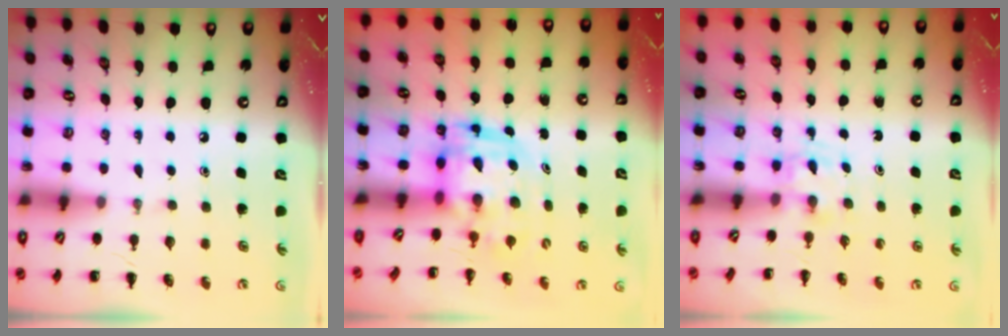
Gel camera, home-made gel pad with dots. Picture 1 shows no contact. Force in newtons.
{"total": 3.7, "press": 3.6, "slide": 0.7}
{"total": 1.7, "press": 1.4, "slide": 0.9}